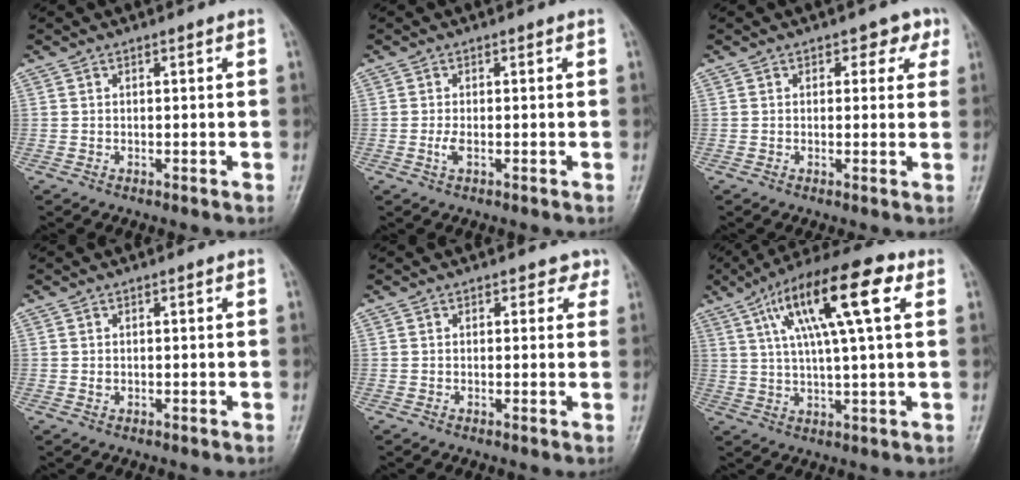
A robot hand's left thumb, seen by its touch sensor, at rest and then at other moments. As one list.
[{"total": 1.6, "force": [-0.5, 0.6, 1.5], "torque": [-0.035, -0.001, -0.008]}, {"total": 3.8, "force": [1.7, 2.8, 2.0], "torque": [0.011, -0.002, 0.012]}, {"total": 0.6, "force": [-0.1, 0.5, 0.3], "torque": [-0.002, 0.001, 0.001]}, {"total": 2.3, "force": [1.4, 1.8, 0.6], "torque": [0.023, -0.003, 0.006]}, {"total": 16.8, "force": [6.0, 4.1, 15.1], "torque": [-0.260, 0.015, 0.093]}]